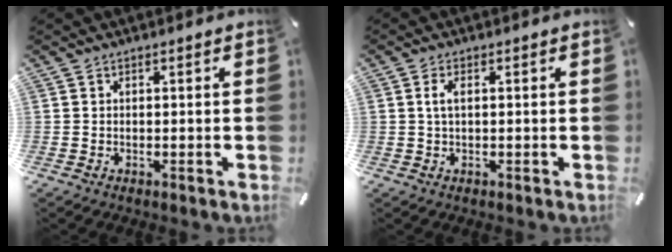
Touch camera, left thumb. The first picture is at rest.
{"total": 2.6, "force": [0.5, 1.1, 2.3], "torque": [-0.048, 0.005, 0.007]}